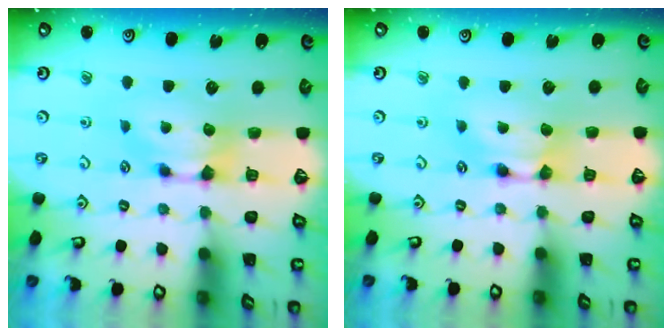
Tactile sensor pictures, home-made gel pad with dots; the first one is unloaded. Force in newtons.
{"total": 1.6, "press": 1.6, "slide": 0.2}